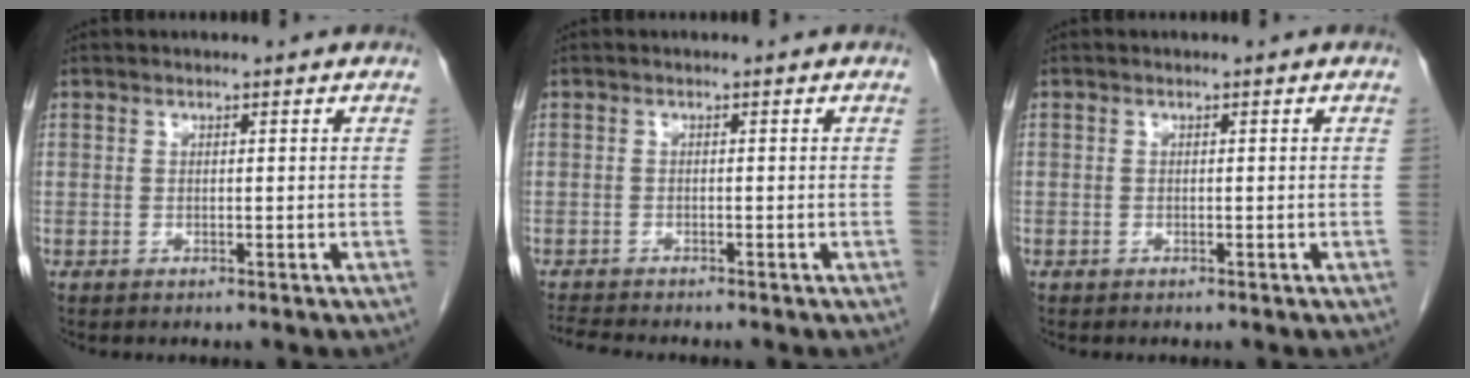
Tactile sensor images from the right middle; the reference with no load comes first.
{"total": 2.9, "force": [-2.8, -0.1, 0.8], "torque": [-0.018, -0.014, -0.048]}
{"total": 0.0}